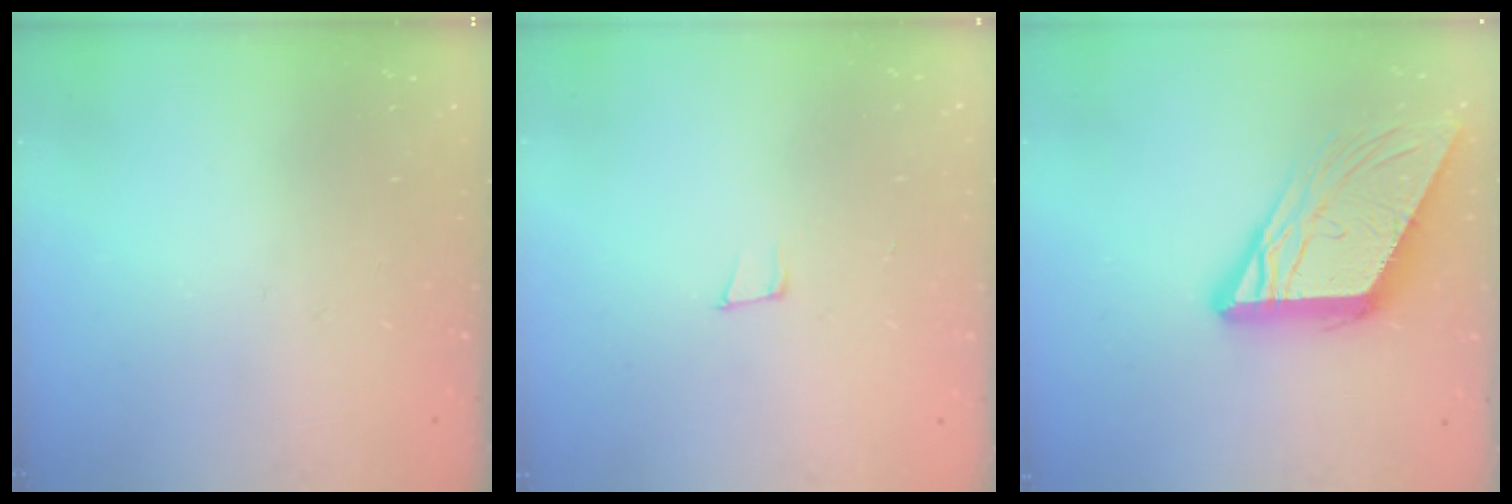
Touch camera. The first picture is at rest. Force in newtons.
{"total": 5.9, "press": 5.2, "slide": 2.8}
{"total": 14.0, "press": 13.9, "slide": 1.4}